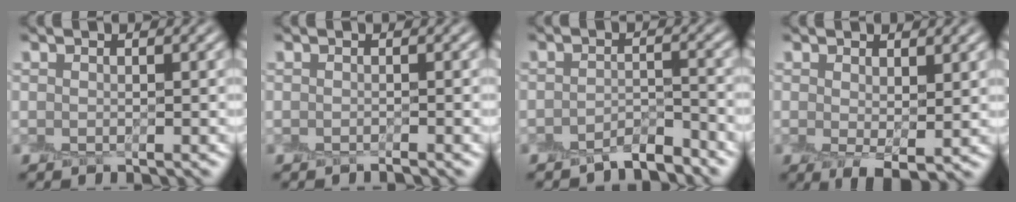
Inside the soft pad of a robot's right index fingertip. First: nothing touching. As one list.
[{"total": 0.7, "force": [-0.6, 0.1, 0.3], "torque": [0.001, -0.003, -0.013]}, {"total": 2.6, "force": [-2.3, 0.5, 0.9], "torque": [-0.012, 0.006, -0.044]}, {"total": 2.8, "force": [0.1, 1.2, 2.5], "torque": [-0.039, -0.008, 0.005]}]